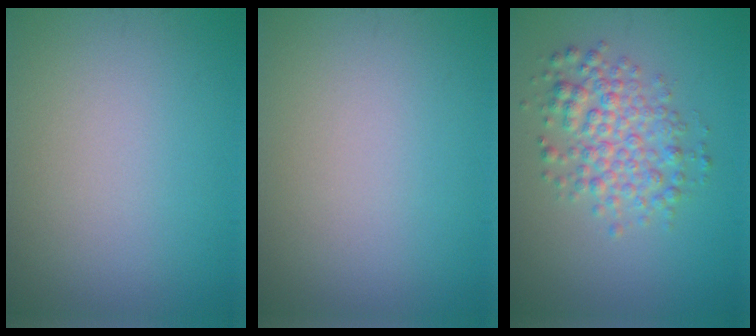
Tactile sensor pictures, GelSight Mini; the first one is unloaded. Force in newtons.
{"total": 0.0}
{"total": 4.2, "press": 4.2, "slide": 0.1}